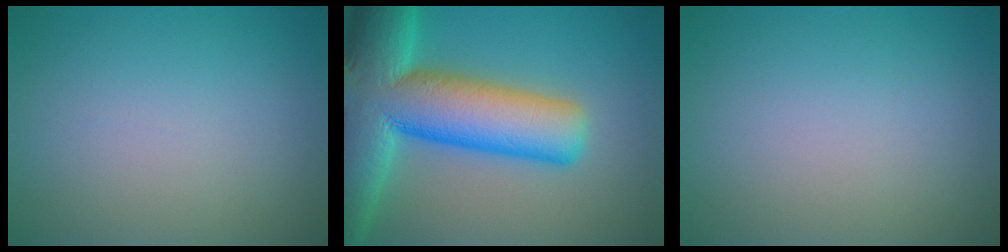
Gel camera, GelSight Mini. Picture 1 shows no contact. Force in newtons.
{"total": 15.6, "press": 15.6, "slide": 0.7}
{"total": 0.0}